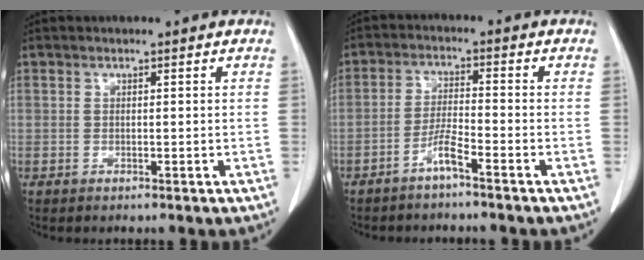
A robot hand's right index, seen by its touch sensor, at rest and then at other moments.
{"total": 3.9, "force": [-2.8, -0.2, 2.6], "torque": [-0.056, 0.003, -0.058]}